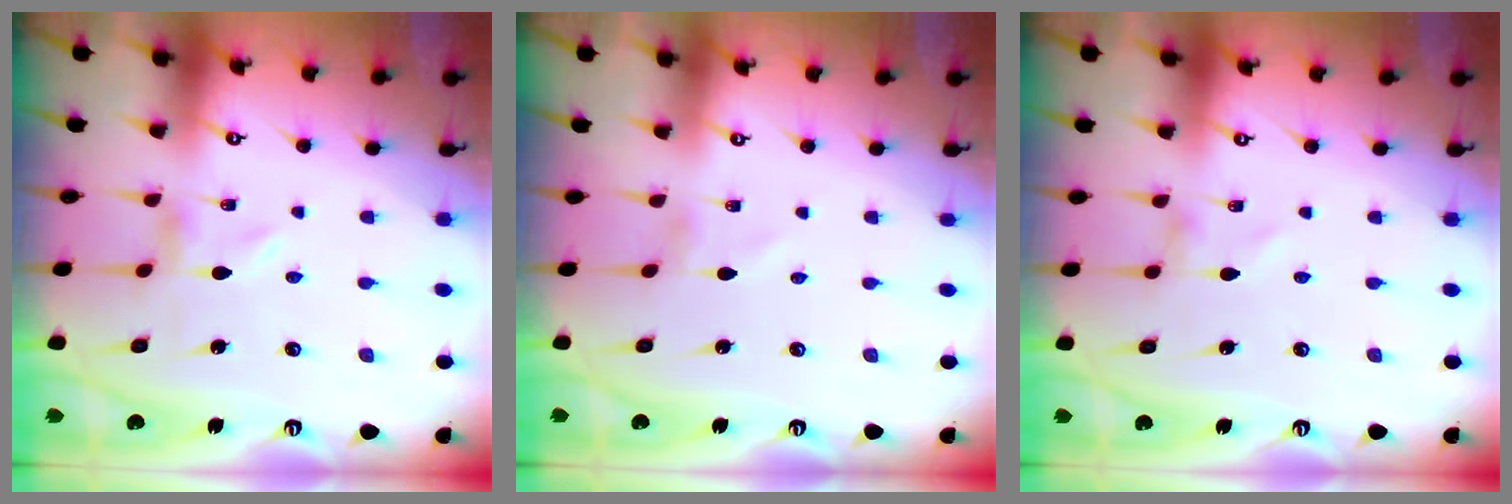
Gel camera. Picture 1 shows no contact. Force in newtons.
{"total": 1.4, "press": 1.4, "slide": 0.1}
{"total": 0.9, "press": 0.9, "slide": 0.1}